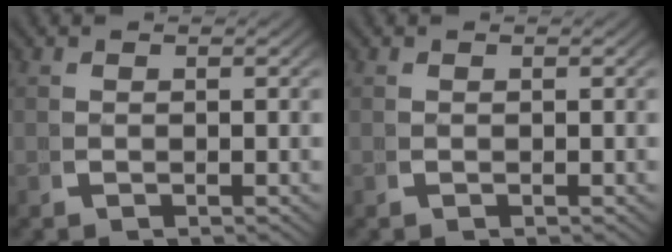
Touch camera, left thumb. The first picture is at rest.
{"total": 0.0}